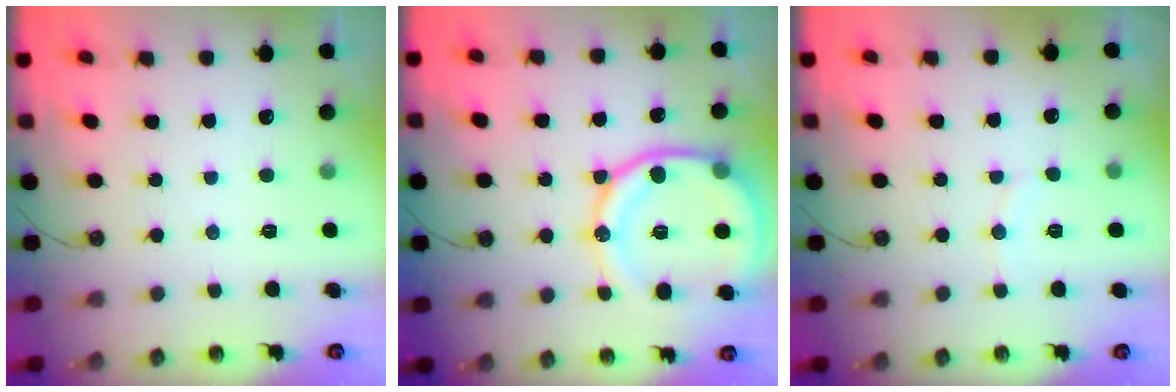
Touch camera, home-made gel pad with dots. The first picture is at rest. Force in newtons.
{"total": 18.5, "press": 18.4, "slide": 1.9}
{"total": 3.2, "press": 3.2, "slide": 0.1}